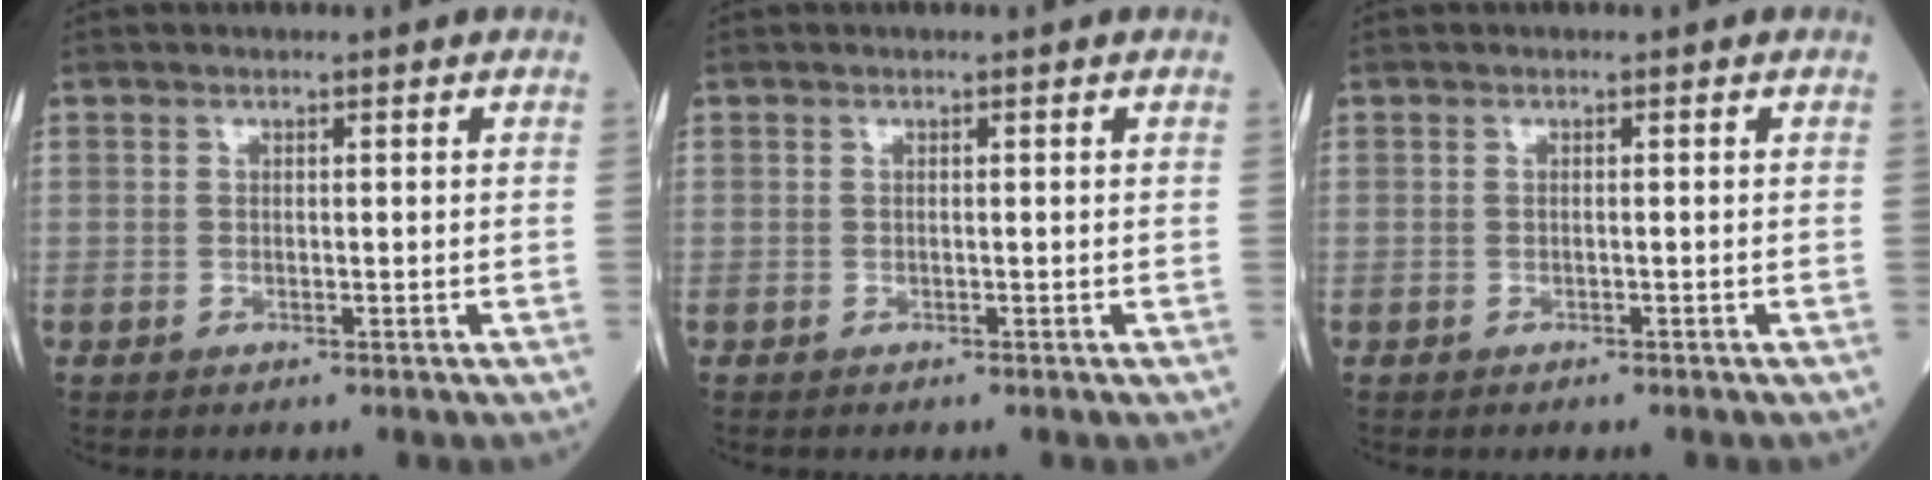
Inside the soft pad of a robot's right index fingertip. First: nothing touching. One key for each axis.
{"total": 0.0}
{"total": 0.7, "fx": -0.6, "fy": 0.1, "fz": 0.3, "tx": -0.008, "ty": -0.001, "tz": -0.008}